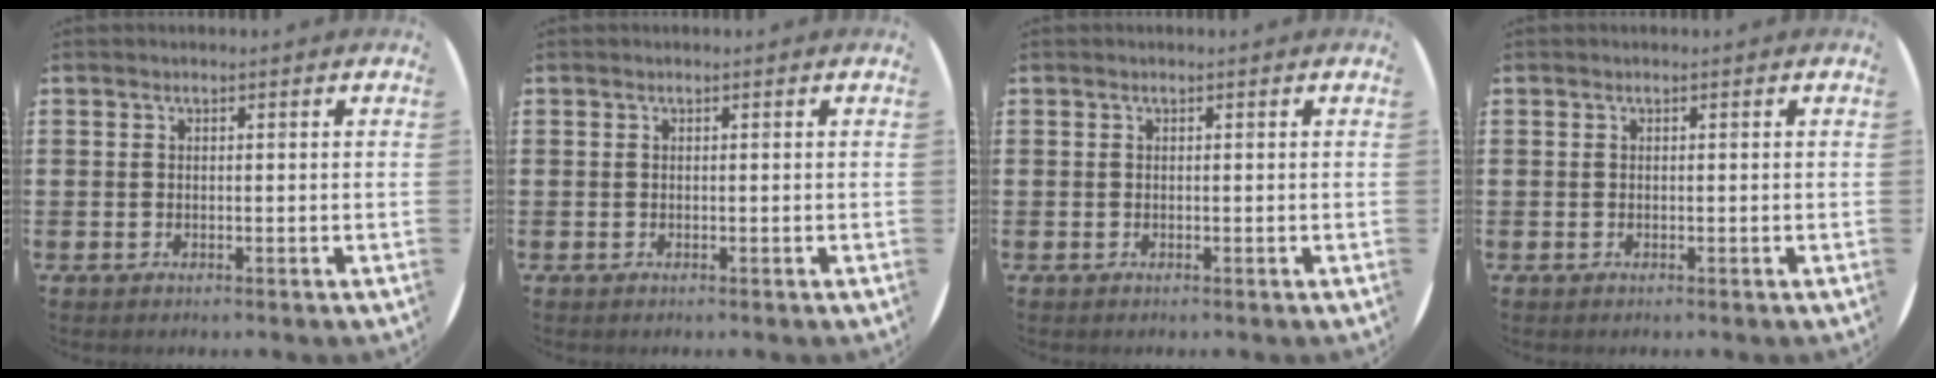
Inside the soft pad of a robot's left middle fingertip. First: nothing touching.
{"total": 0.0}
{"total": 0.0}
{"total": 0.0}